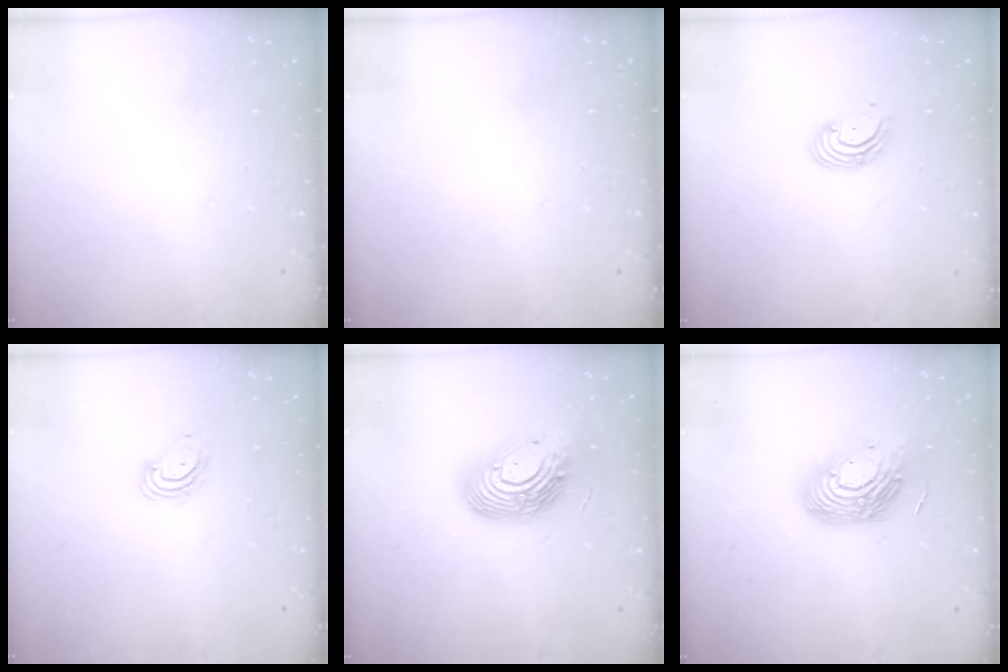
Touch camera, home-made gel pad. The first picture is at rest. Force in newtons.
{"total": 0.0}
{"total": 2.8, "press": 2.8, "slide": 0.2}
{"total": 4.7, "press": 4.7, "slide": 0.6}
{"total": 15.1, "press": 15.1, "slide": 1.4}
{"total": 14.8, "press": 14.8, "slide": 1.0}